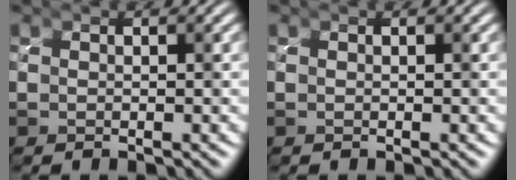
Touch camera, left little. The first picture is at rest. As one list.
[{"total": 0.0}]